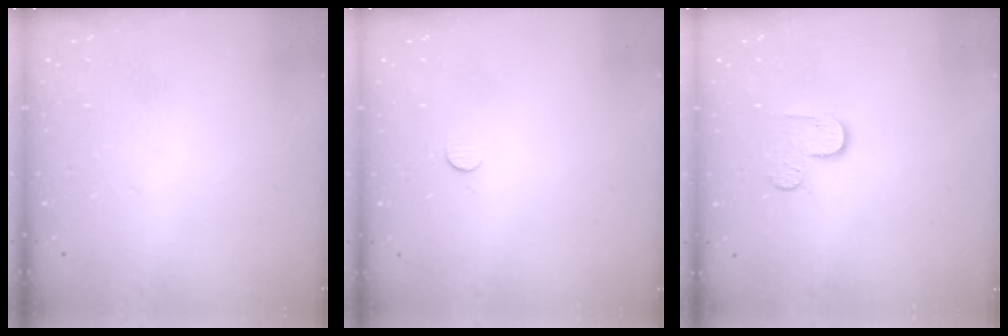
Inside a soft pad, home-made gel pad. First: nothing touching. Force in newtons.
{"total": 3.8, "press": 3.8, "slide": 0.3}
{"total": 5.3, "press": 5.3, "slide": 0.5}